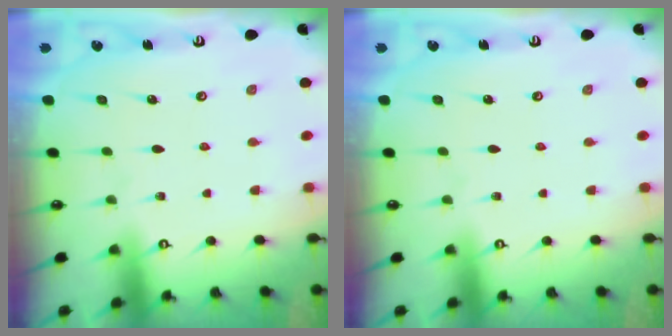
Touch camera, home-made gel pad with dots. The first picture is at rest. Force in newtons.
{"total": 0.0}